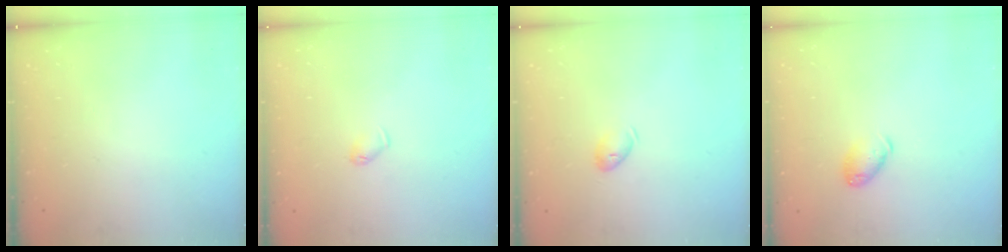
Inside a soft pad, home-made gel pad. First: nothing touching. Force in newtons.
{"total": 3.8, "press": 3.7, "slide": 0.7}
{"total": 5.7, "press": 5.6, "slide": 1.1}
{"total": 7.3, "press": 7.3, "slide": 0.8}